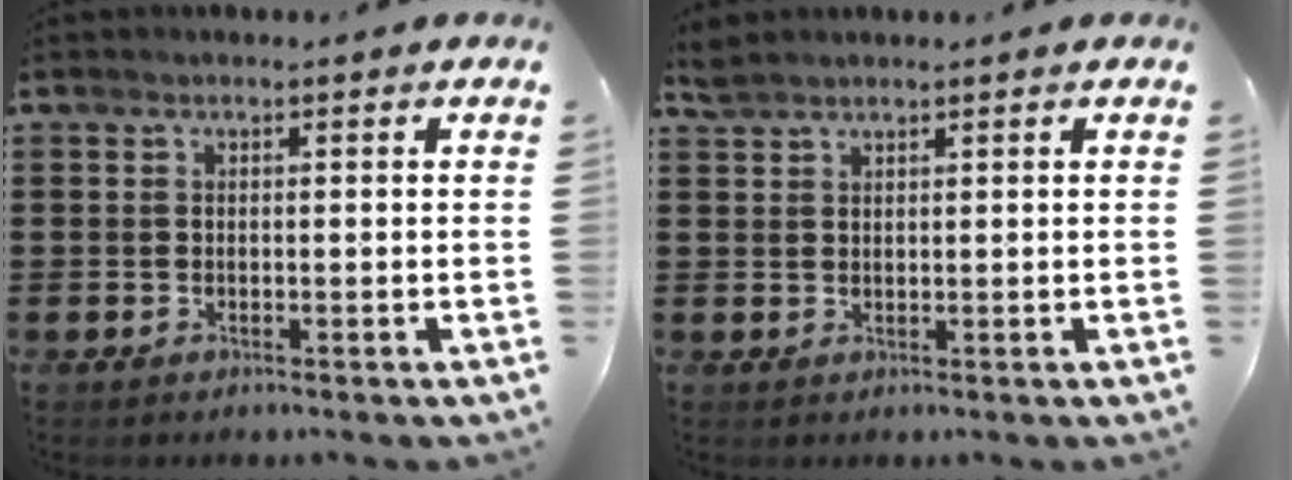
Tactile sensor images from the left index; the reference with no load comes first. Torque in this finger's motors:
{"motor_torque": [0.40, 0.55, 0.00, 0.00]}